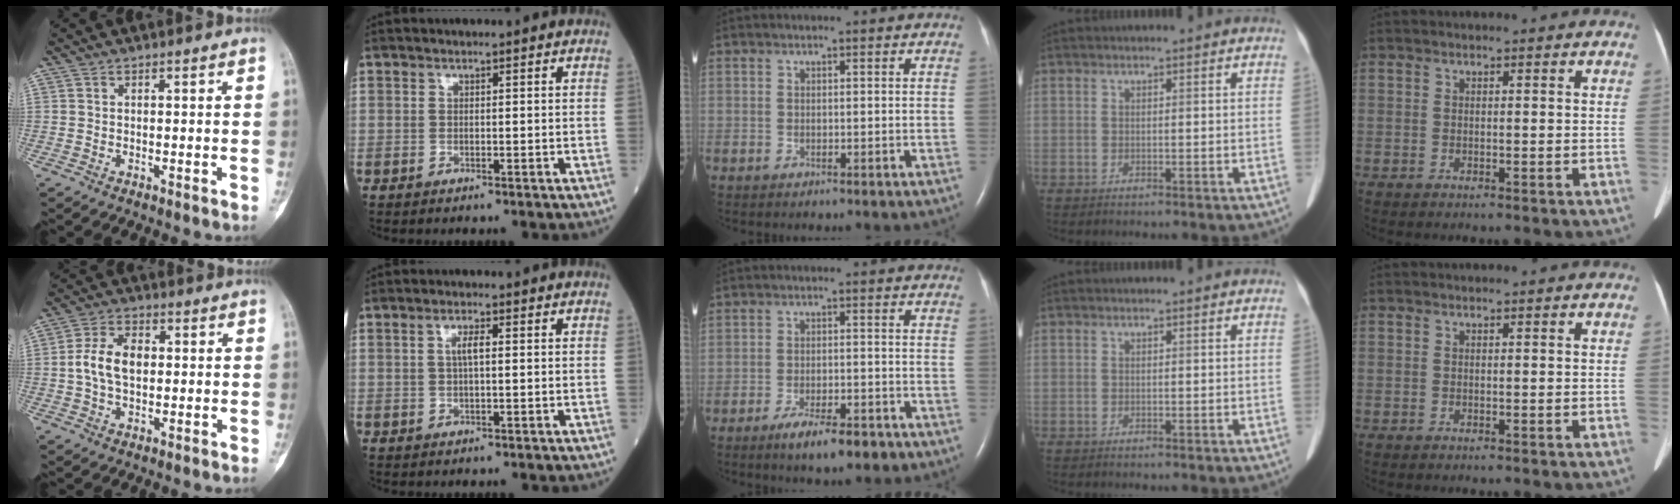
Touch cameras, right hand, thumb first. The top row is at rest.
{"thumb": {"total": 7.8, "force": [0.3, 4.9, 6.1], "torque": [-0.111, 0.016, 0.001]}, "index": {"total": 2.3, "force": [0.3, 0.5, 2.2], "torque": [-0.045, 0.005, 0.006]}, "middle": {"total": 6.7, "force": [-4.5, 1.7, 4.5], "torque": [-0.076, -0.006, -0.068]}}